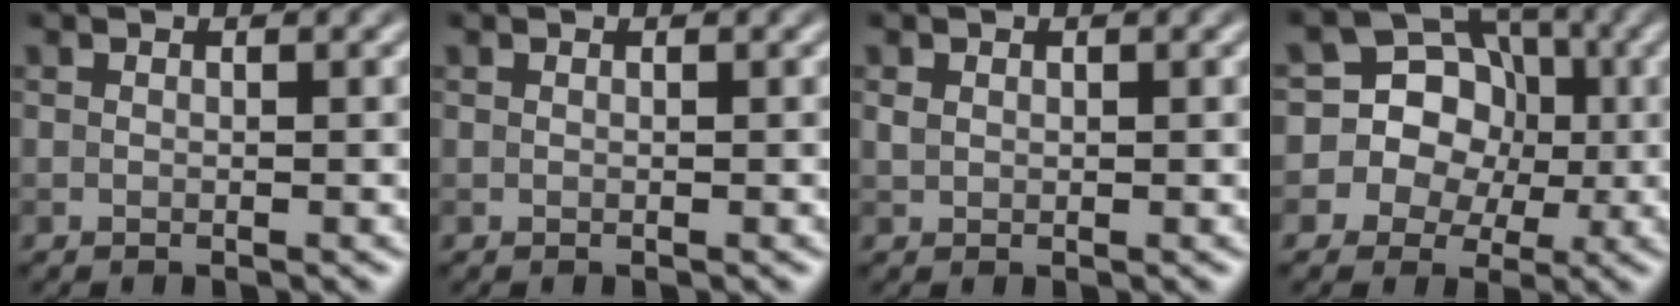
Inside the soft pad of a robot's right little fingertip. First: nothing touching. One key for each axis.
{"total": 0.0}
{"total": 0.8, "fx": 0.3, "fy": 0.6, "fz": 0.4, "tx": -0.010, "ty": -0.001, "tz": 0.007}
{"total": 11.6, "fx": -0.3, "fy": 10.9, "fz": 3.9, "tx": -0.082, "ty": 0.045, "tz": -0.033}